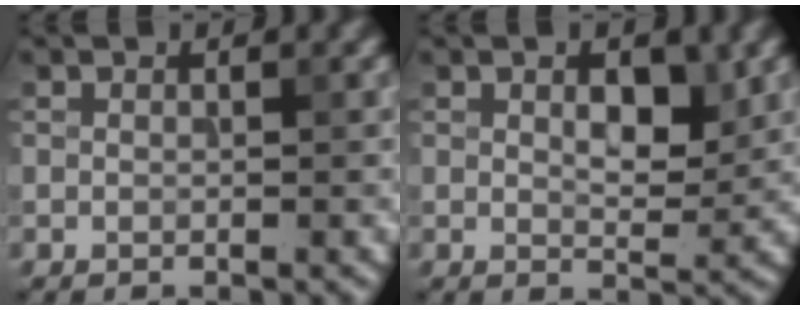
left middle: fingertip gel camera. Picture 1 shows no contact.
{"total": 3.1, "force": [1.0, 1.4, 2.6], "torque": [-0.036, -0.003, 0.019]}